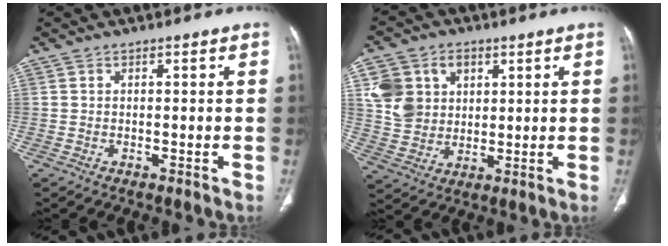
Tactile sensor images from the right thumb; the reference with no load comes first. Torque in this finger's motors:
{"motor_torque": [1.02, 1.27, 0.83, 0.59, 0.05]}